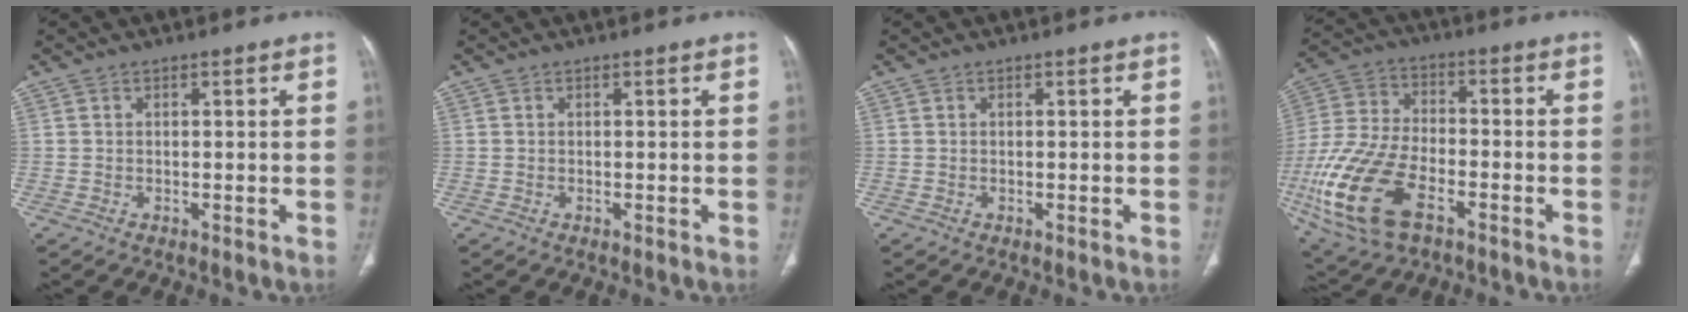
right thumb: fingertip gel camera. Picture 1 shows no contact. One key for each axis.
{"total": 0.0}
{"total": 0.0}
{"total": 20.2, "fx": -8.3, "fy": 10.7, "fz": 15.1, "tx": -0.339, "ty": 0.009, "tz": -0.149}